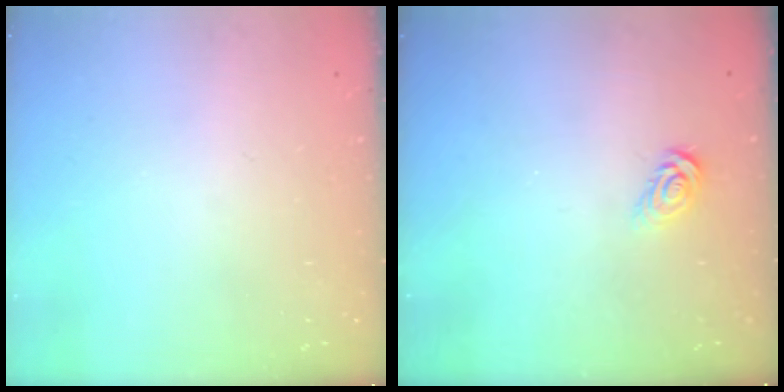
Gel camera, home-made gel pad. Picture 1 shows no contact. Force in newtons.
{"total": 3.5, "press": 3.5, "slide": 0.2}